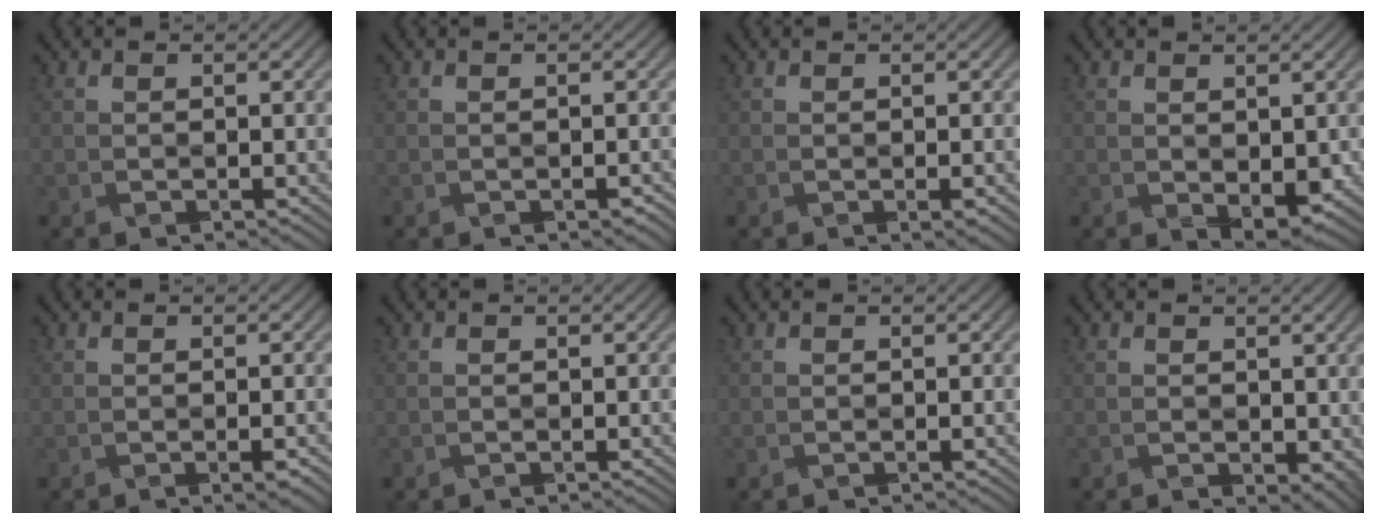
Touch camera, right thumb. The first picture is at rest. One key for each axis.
{"total": 1.1, "fx": -0.6, "fy": 0.4, "fz": 0.7, "tx": -0.010, "ty": -0.004, "tz": -0.007}
{"total": 0.8, "fx": -0.3, "fy": 0.2, "fz": 0.7, "tx": -0.012, "ty": 0.000, "tz": -0.006}
{"total": 2.9, "fx": -0.2, "fy": 1.5, "fz": 2.5, "tx": -0.042, "ty": -0.008, "tz": 0.000}
{"total": 1.4, "fx": -0.8, "fy": 0.4, "fz": 1.1, "tx": -0.018, "ty": -0.003, "tz": -0.012}
{"total": 0.0}
{"total": 0.0}
{"total": 2.6, "fx": 0.6, "fy": 1.8, "fz": 1.8, "tx": -0.028, "ty": -0.010, "tz": 0.017}